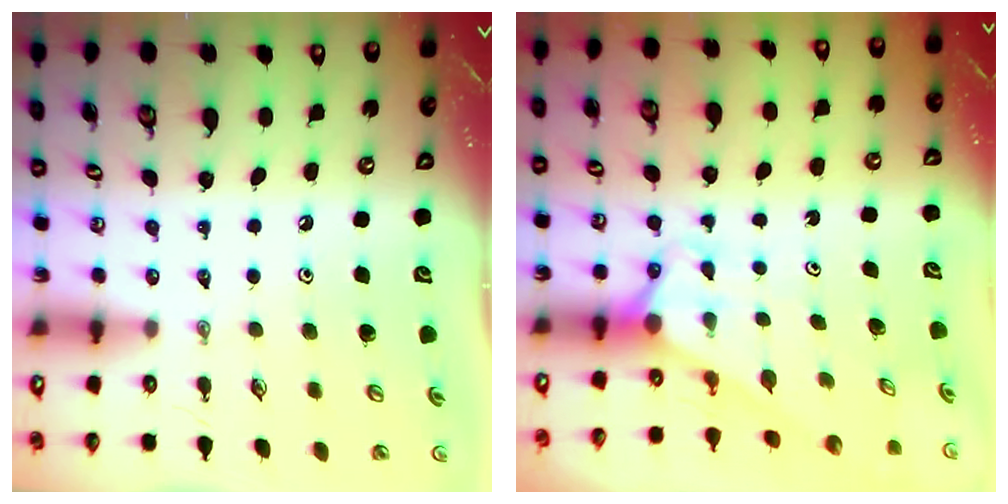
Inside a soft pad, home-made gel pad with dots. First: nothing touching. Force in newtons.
{"total": 2.8, "press": 2.8, "slide": 0.0}